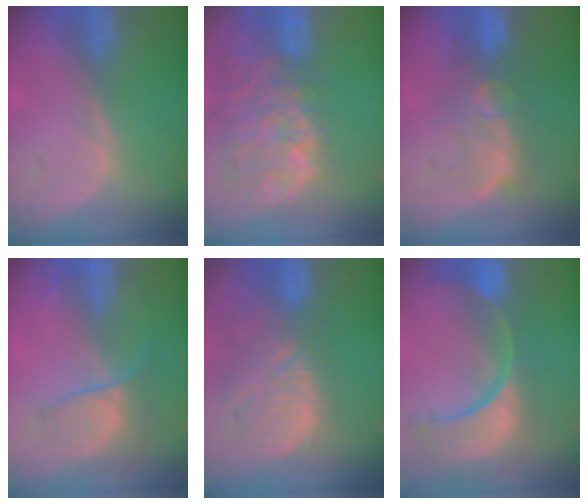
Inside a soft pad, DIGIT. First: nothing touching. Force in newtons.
{"total": 14.7, "press": 11.9, "slide": 8.7}
{"total": 8.8, "press": 8.2, "slide": 3.2}
{"total": 6.7, "press": 5.9, "slide": 3.2}
{"total": 12.8, "press": 11.3, "slide": 6.0}
{"total": 14.2, "press": 11.3, "slide": 8.7}